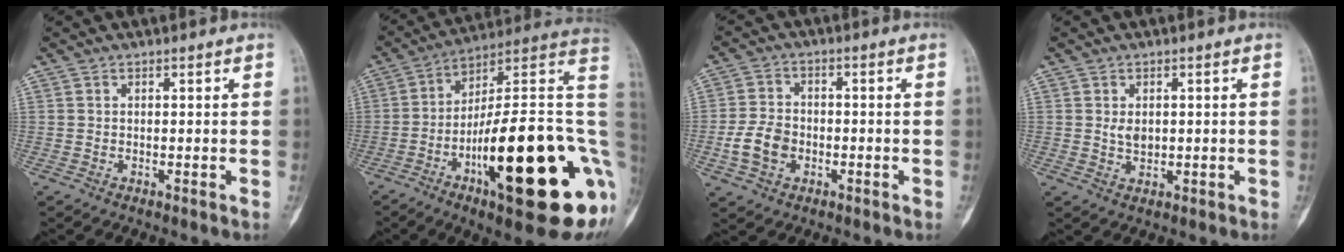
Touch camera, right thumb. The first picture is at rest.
{"total": 33.0, "force": [-6.6, 9.4, 31.0], "torque": [-0.369, 0.033, -0.099]}
{"total": 7.3, "force": [-2.2, 5.4, 4.4], "torque": [-0.072, 0.015, -0.043]}
{"total": 2.8, "force": [0.2, 2.1, 1.9], "torque": [-0.019, -0.002, 0.007]}